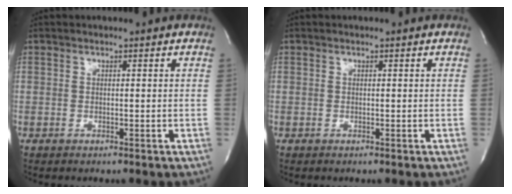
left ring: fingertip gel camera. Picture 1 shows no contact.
{"total": 0.0}